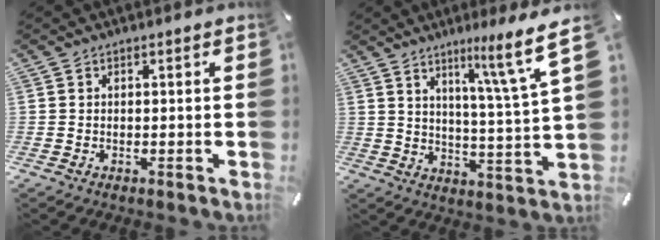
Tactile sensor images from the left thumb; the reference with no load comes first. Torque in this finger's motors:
{"motor_torque": [0.81, -0.51, 0.43, -0.17, 0.09]}